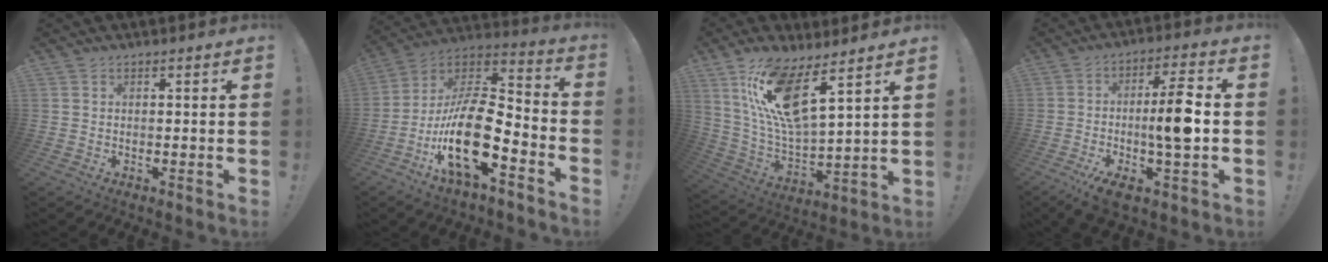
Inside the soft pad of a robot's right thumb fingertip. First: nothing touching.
{"total": 21.0, "force": [-7.3, 9.0, 17.5], "torque": [-0.344, 0.033, -0.118]}
{"total": 16.1, "force": [9.7, 4.4, 12.0], "torque": [-0.240, -0.053, 0.167]}
{"total": 14.3, "force": [-2.6, 2.8, 13.7], "torque": [-0.238, 0.020, -0.041]}